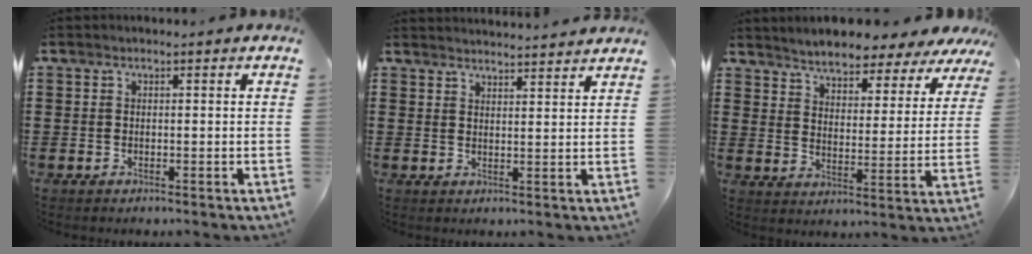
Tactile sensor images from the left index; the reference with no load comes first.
{"total": 2.7, "force": [2.7, -0.5, -0.2], "torque": [-0.004, -0.013, 0.051]}
{"total": 4.9, "force": [4.9, 0.4, 0.4], "torque": [-0.037, -0.035, 0.082]}